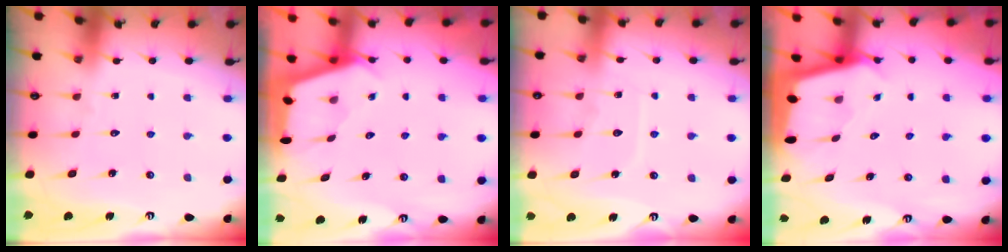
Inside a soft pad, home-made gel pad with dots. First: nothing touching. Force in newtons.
{"total": 2.6, "press": 2.6, "slide": 0.3}
{"total": 6.6, "press": 6.5, "slide": 0.8}
{"total": 2.4, "press": 2.4, "slide": 0.2}